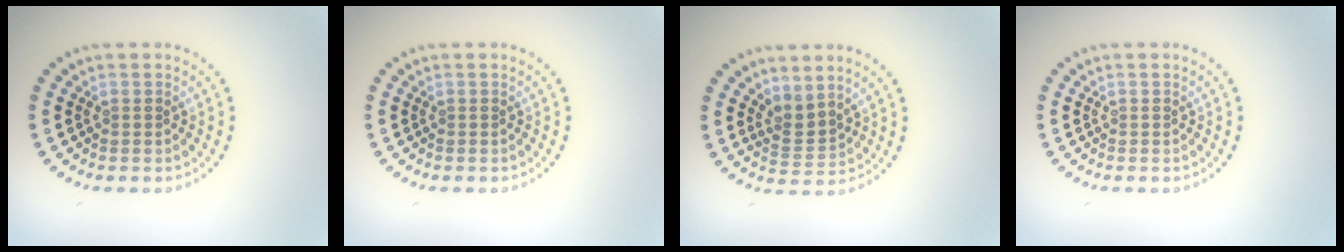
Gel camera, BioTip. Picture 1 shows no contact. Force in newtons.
{"total": 0.0}
{"total": 2.3, "press": 1.5, "slide": 1.7}
{"total": 0.0}